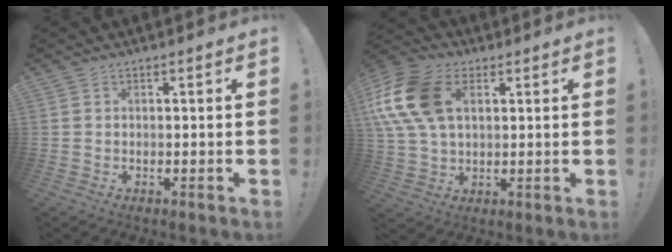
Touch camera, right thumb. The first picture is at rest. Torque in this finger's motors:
{"motor_torque": [1.24, 2.25, 0.30, 0.26, 0.21]}